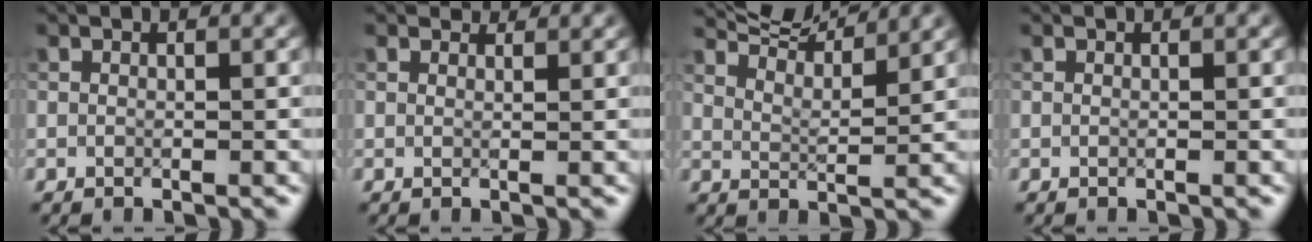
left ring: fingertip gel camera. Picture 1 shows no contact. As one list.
[{"total": 1.8, "force": [1.6, 0.6, 0.5], "torque": [-0.012, 0.000, 0.021]}, {"total": 6.9, "force": [6.3, 1.1, 2.7], "torque": [-0.041, 0.008, 0.078]}, {"total": 0.0}]